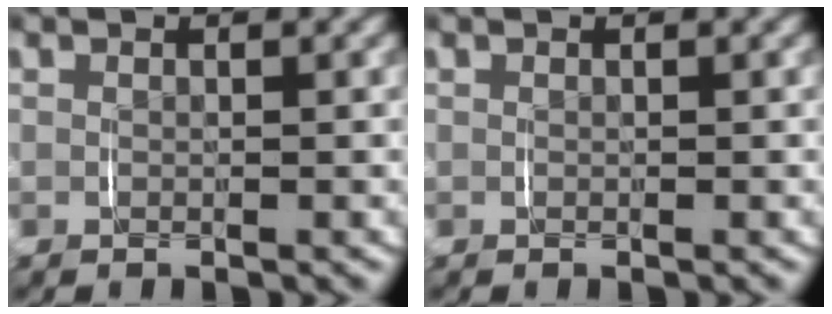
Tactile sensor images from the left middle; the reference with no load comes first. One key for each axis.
{"total": 0.0}